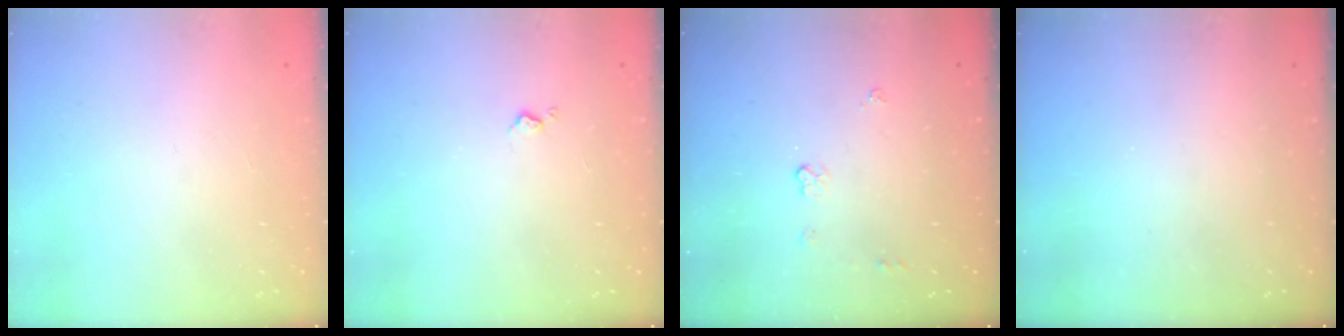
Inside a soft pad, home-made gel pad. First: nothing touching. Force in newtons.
{"total": 2.6, "press": 2.6, "slide": 0.4}
{"total": 3.7, "press": 3.7, "slide": 0.4}
{"total": 0.0}